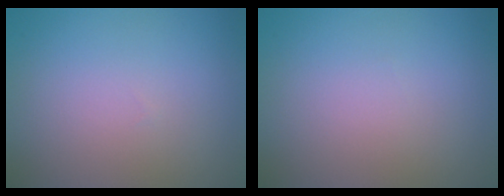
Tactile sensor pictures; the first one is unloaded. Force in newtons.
{"total": 0.0}